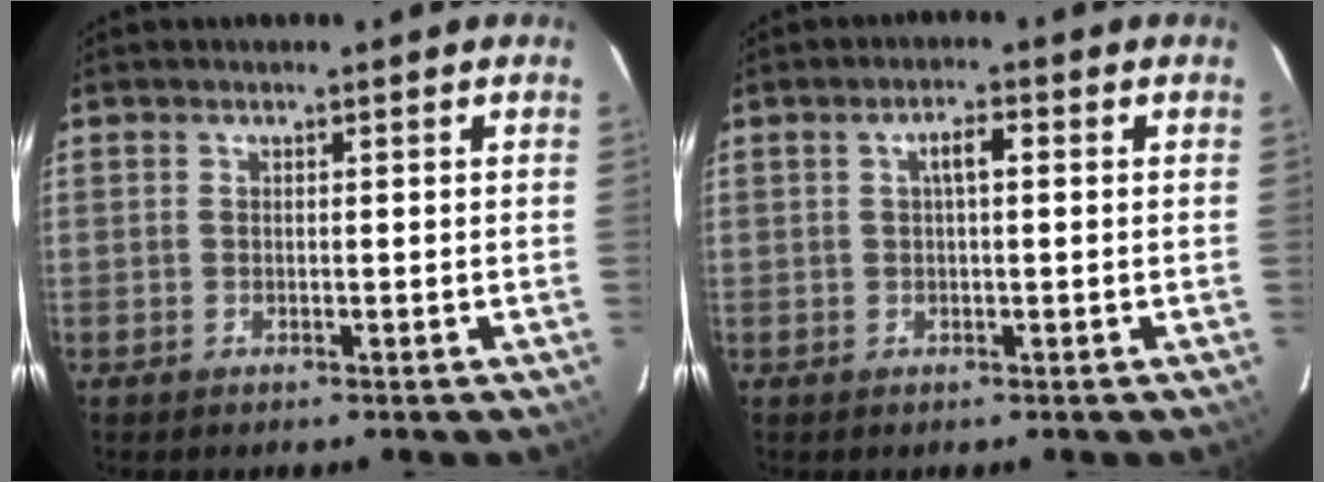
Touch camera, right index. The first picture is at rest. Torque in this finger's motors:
{"motor_torque": [0.20, -0.09, 0.21, 0.05]}